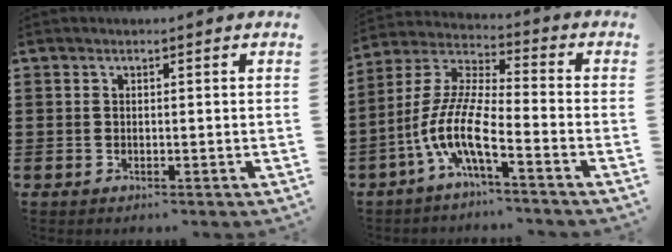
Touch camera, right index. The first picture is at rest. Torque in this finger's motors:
{"motor_torque": [2.14, 0.00, 1.05, 0.21]}